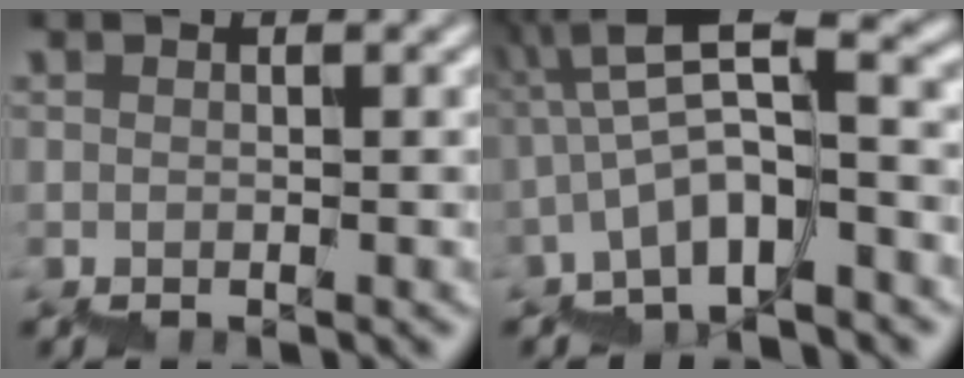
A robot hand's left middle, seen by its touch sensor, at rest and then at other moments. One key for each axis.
{"total": 7.1, "fx": -1.9, "fy": 2.0, "fz": 6.5, "tx": -0.112, "ty": 0.029, "tz": -0.036}